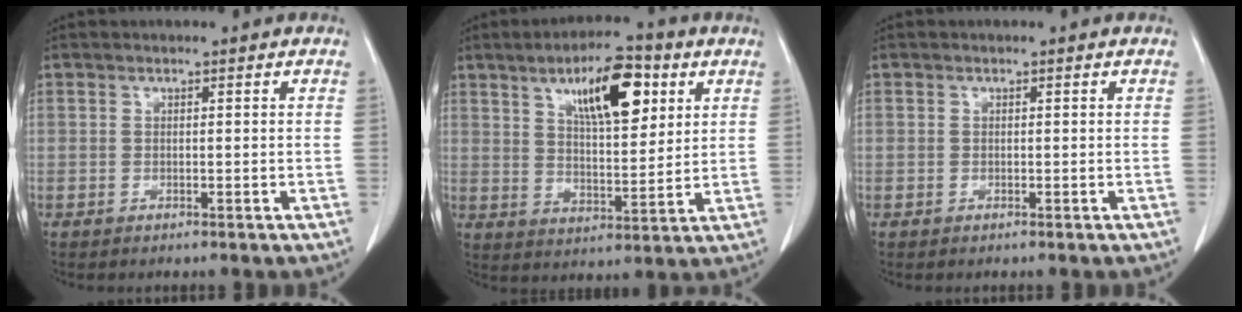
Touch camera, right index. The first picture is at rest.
{"total": 12.2, "force": [5.7, 3.6, 10.2], "torque": [-0.167, 0.009, 0.095]}
{"total": 0.0}